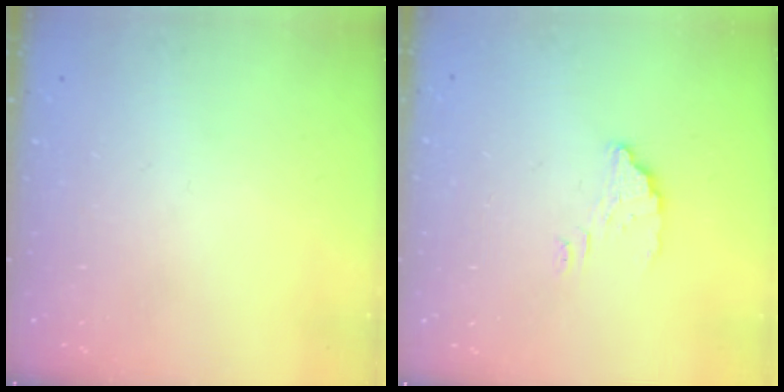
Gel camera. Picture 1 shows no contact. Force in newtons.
{"total": 2.5, "press": 2.5, "slide": 0.2}